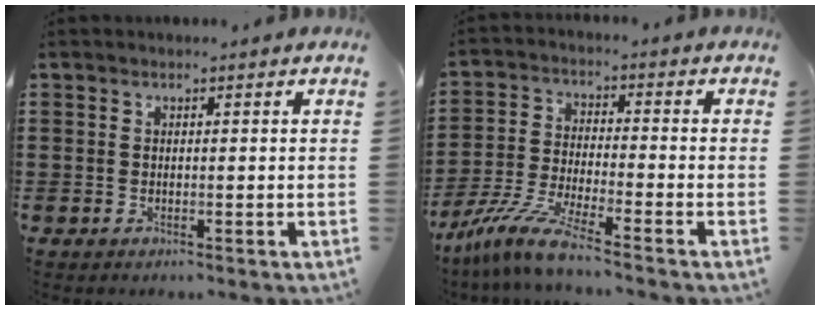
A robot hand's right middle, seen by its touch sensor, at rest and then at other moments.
{"total": 7.6, "force": [-6.6, 0.0, 3.8], "torque": [-0.090, -0.009, -0.135]}